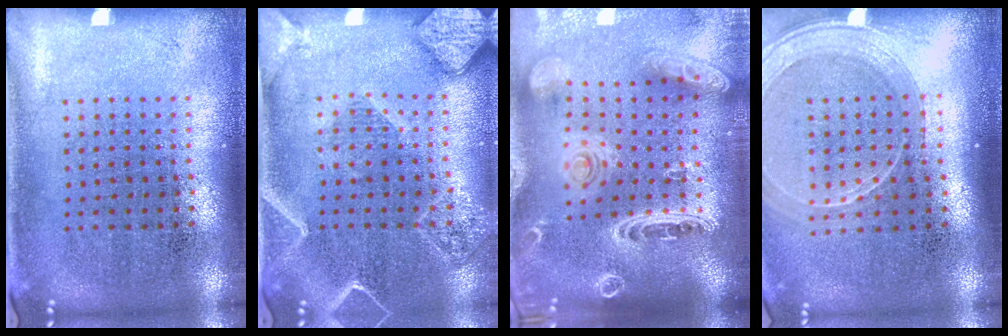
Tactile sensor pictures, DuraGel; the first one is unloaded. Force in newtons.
{"total": 2.4, "press": 2.2, "slide": 0.9}
{"total": 3.3, "press": 2.6, "slide": 1.9}
{"total": 2.0, "press": 1.8, "slide": 0.8}